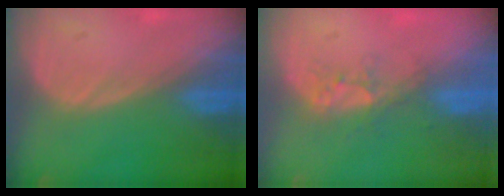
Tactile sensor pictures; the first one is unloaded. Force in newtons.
{"total": 3.7, "press": 3.2, "slide": 1.9}